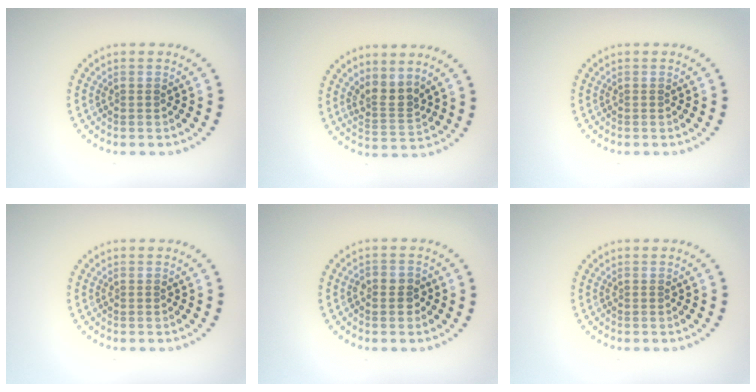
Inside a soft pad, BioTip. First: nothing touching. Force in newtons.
{"total": 2.7, "press": 1.9, "slide": 1.9}
{"total": 0.0}
{"total": 0.0}
{"total": 1.9, "press": 1.8, "slide": 0.6}
{"total": 0.0}